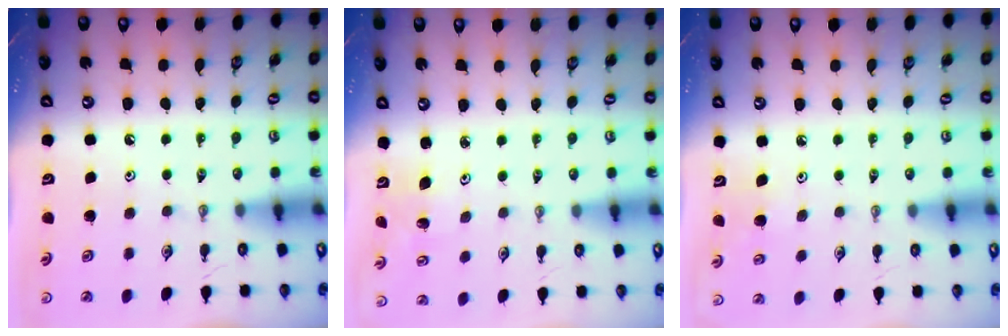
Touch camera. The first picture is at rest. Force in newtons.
{"total": 1.9, "press": 1.9, "slide": 0.0}
{"total": 3.9, "press": 3.9, "slide": 0.4}